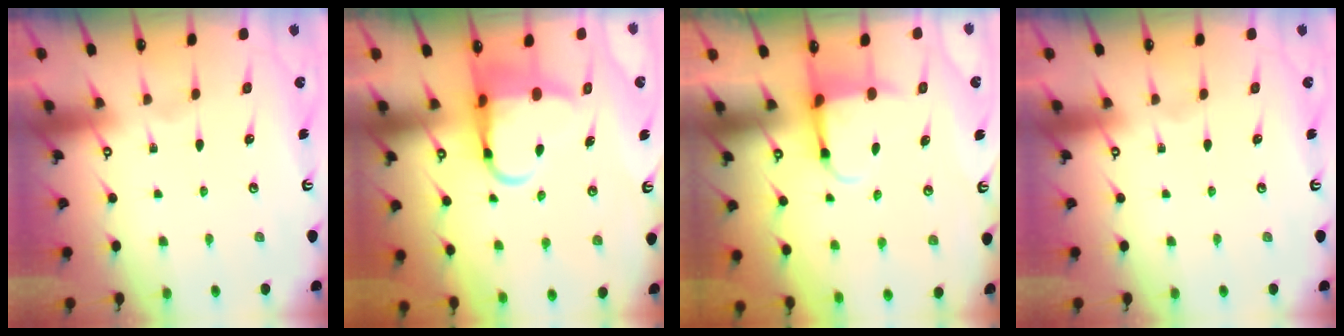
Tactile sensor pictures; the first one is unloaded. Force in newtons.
{"total": 7.0, "press": 6.9, "slide": 1.2}
{"total": 3.7, "press": 3.6, "slide": 1.0}
{"total": 0.0}